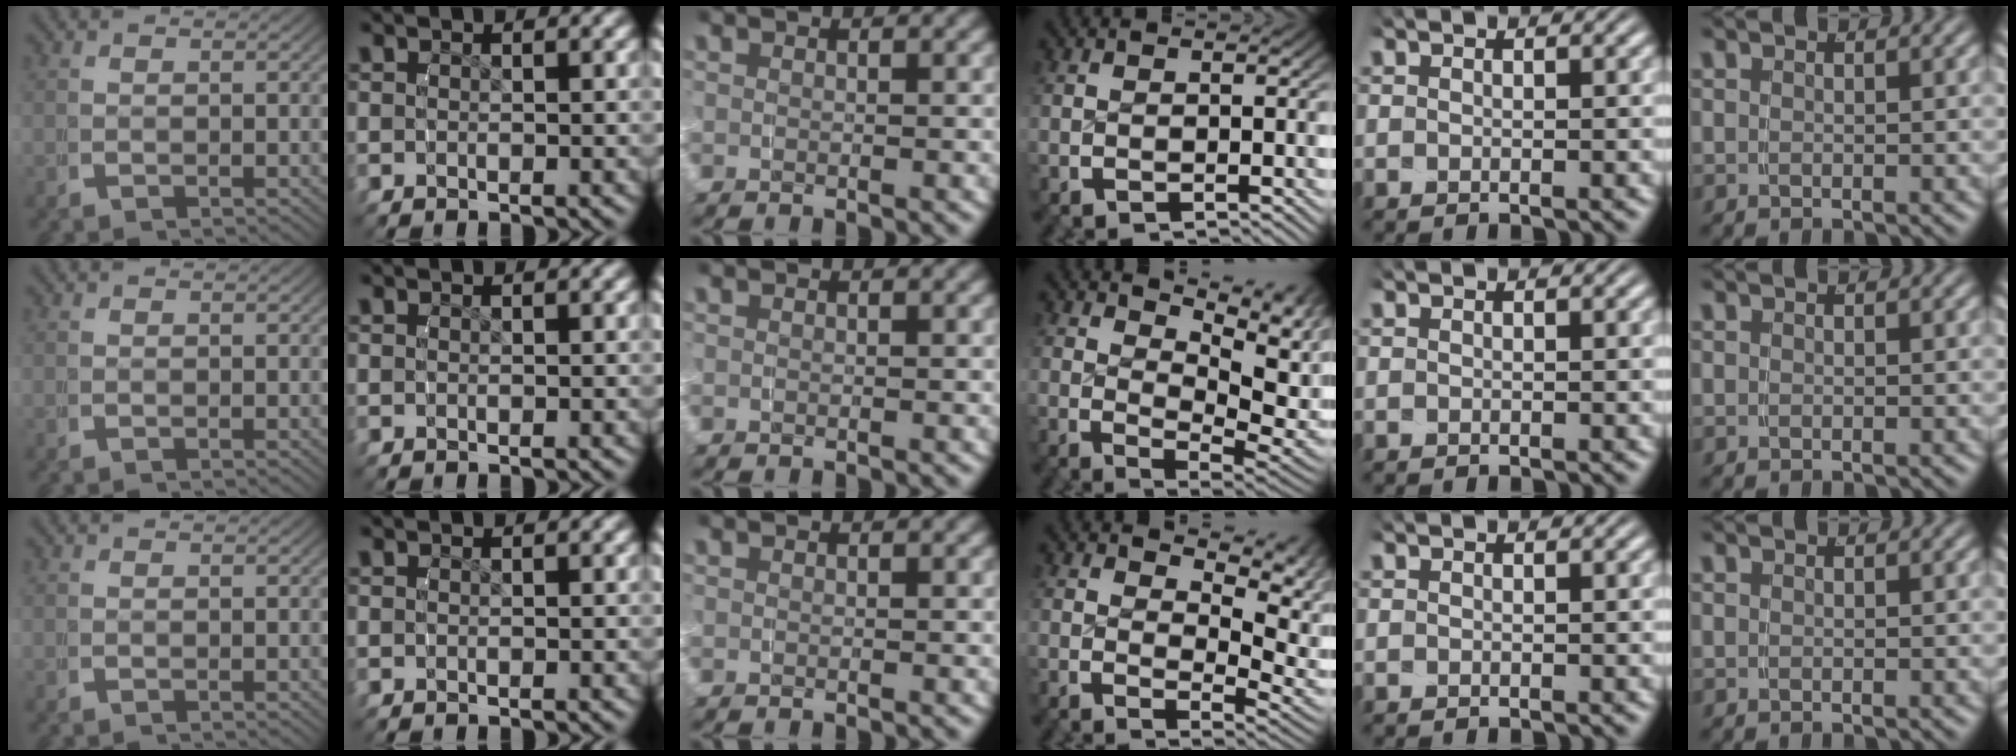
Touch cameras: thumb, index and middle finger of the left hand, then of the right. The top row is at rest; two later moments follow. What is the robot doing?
{"motion": "grasp_and_lifting", "object": "water bottle"}